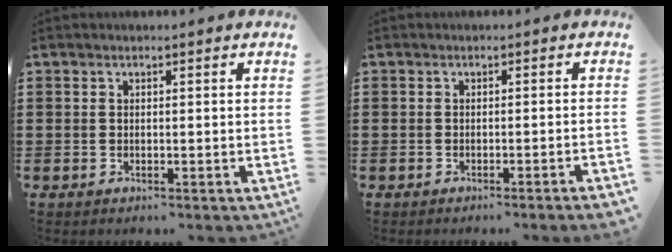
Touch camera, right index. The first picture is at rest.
{"total": 1.3, "force": [-1.0, -0.2, 0.8], "torque": [-0.014, -0.002, -0.019]}